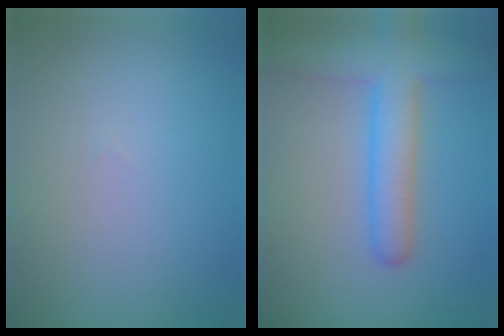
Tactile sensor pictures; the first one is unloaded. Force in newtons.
{"total": 5.8, "press": 5.8, "slide": 0.3}